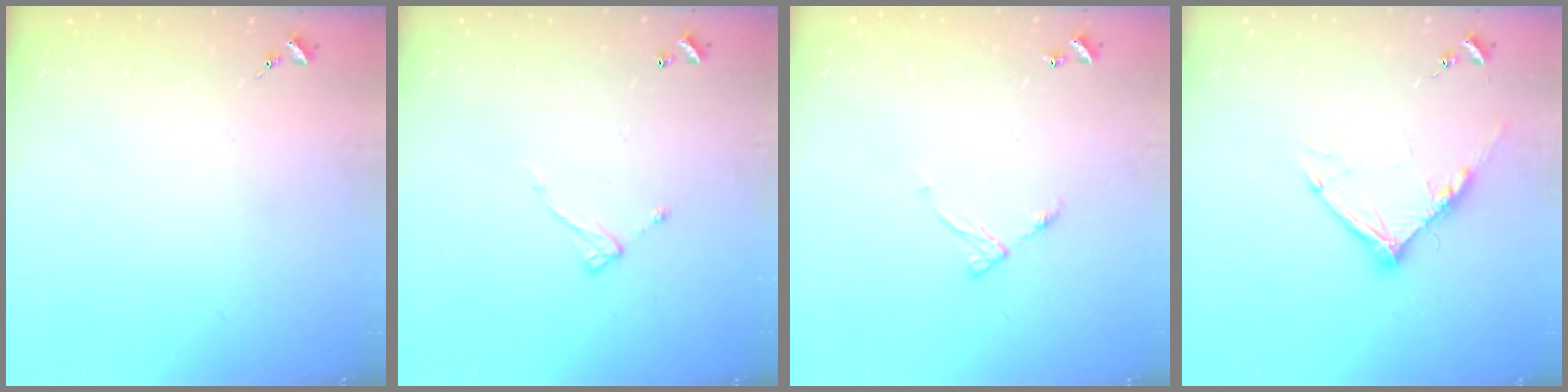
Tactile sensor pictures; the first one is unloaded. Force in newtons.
{"total": 7.5, "press": 7.4, "slide": 0.4}
{"total": 6.5, "press": 6.5, "slide": 0.5}
{"total": 10.7, "press": 10.6, "slide": 1.1}